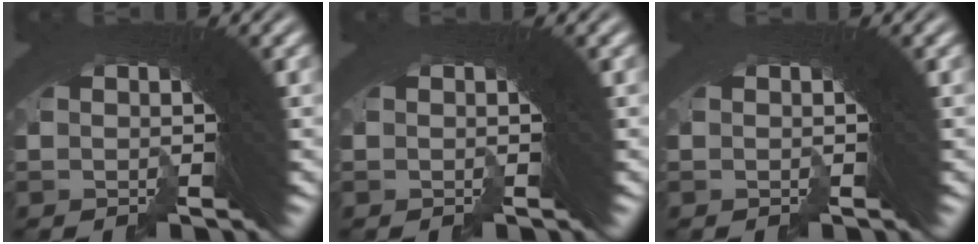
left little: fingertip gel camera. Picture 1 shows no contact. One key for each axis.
{"total": 0.0}
{"total": 0.0}